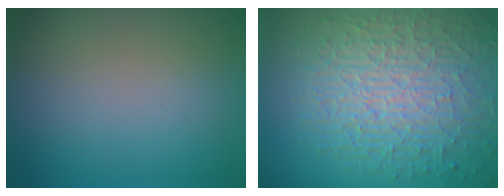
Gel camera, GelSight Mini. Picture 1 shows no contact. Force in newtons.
{"total": 10.0, "press": 6.5, "slide": 7.6}